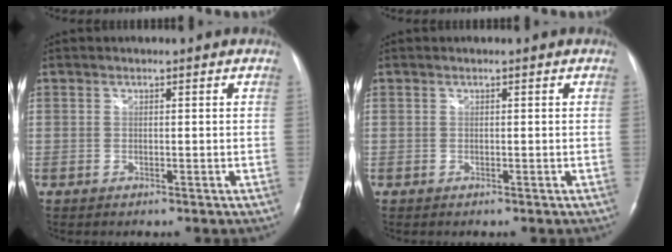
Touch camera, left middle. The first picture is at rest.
{"total": 0.0}